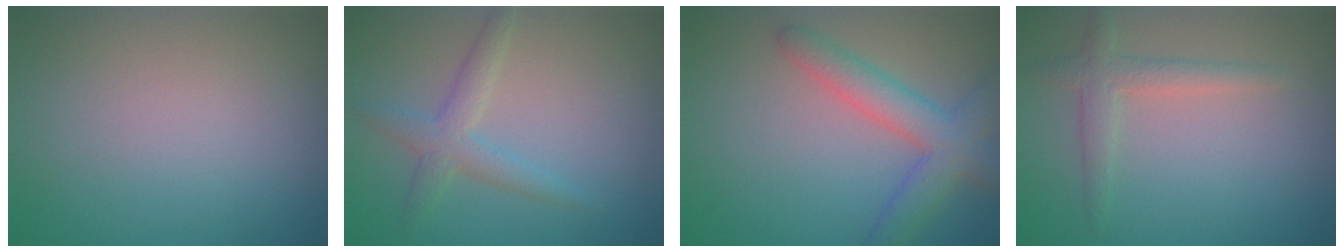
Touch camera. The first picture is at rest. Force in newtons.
{"total": 2.6, "press": 2.6, "slide": 0.0}
{"total": 4.8, "press": 4.8, "slide": 0.2}
{"total": 2.3, "press": 2.3, "slide": 0.2}